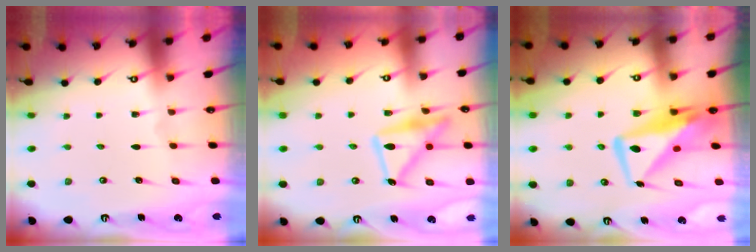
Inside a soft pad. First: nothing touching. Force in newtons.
{"total": 16.7, "press": 16.7, "slide": 1.2}
{"total": 11.8, "press": 11.7, "slide": 0.9}